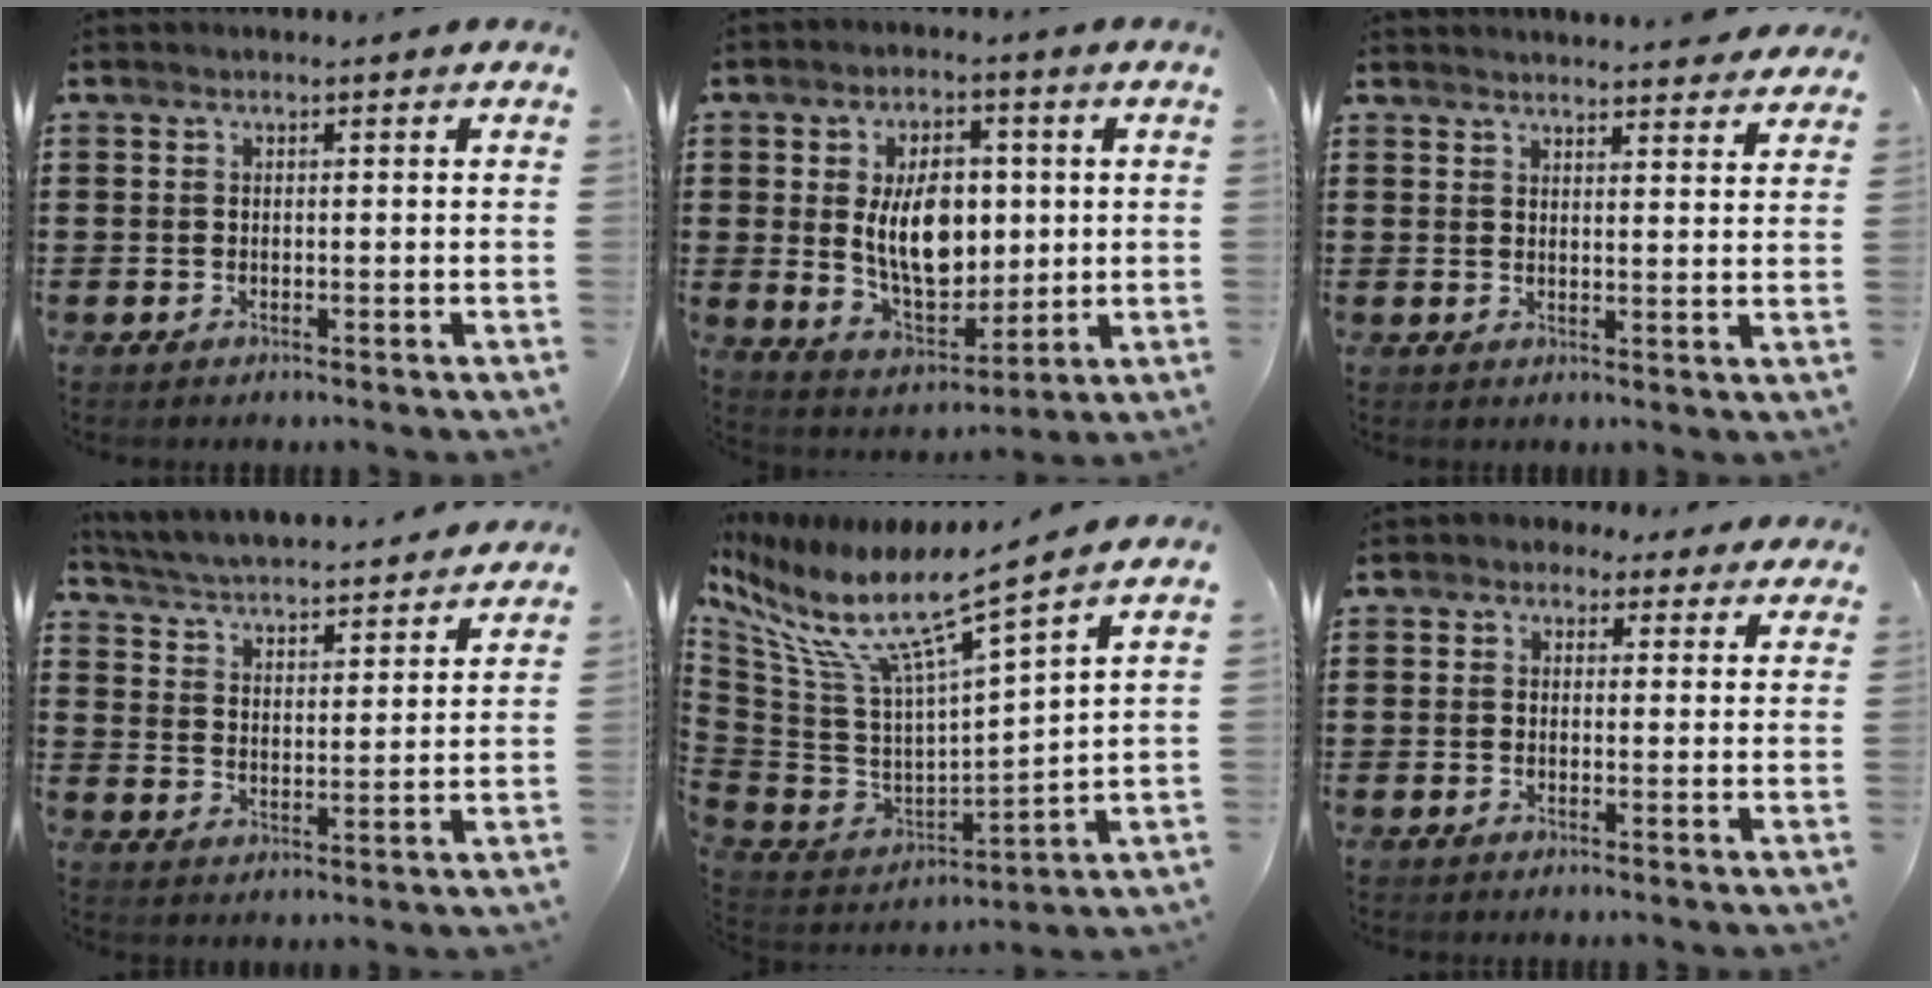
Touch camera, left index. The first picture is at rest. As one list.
[{"total": 9.8, "force": [1.1, 6.3, 7.4], "torque": [-0.138, 0.006, 0.018]}, {"total": 3.2, "force": [3.2, -0.3, 0.3], "torque": [-0.007, -0.020, 0.057]}, {"total": 4.0, "force": [3.9, -0.4, 0.7], "torque": [-0.036, -0.037, 0.060]}, {"total": 10.6, "force": [6.8, 1.2, 8.0], "torque": [-0.184, -0.059, 0.107]}, {"total": 1.8, "force": [1.0, 1.4, 0.6], "torque": [-0.011, 0.006, 0.015]}]